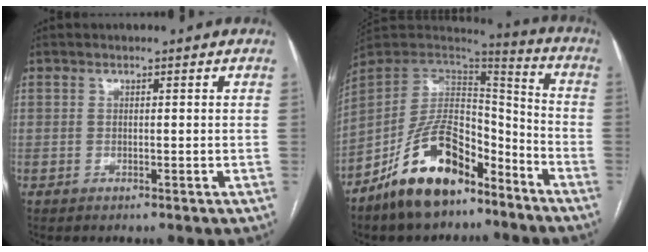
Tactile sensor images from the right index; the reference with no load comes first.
{"total": 17.1, "force": [-11.0, 7.5, 10.7], "torque": [-0.197, 0.021, -0.196]}